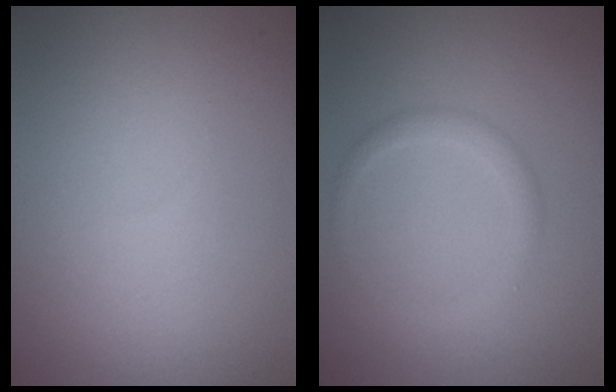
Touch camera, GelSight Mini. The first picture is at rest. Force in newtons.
{"total": 1.6, "press": 1.6, "slide": 0.1}